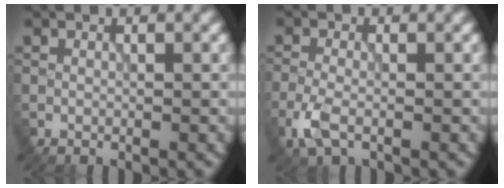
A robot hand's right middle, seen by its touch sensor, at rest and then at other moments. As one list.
[{"total": 2.9, "force": [-1.5, 1.3, 2.1], "torque": [-0.054, -0.004, -0.038]}]